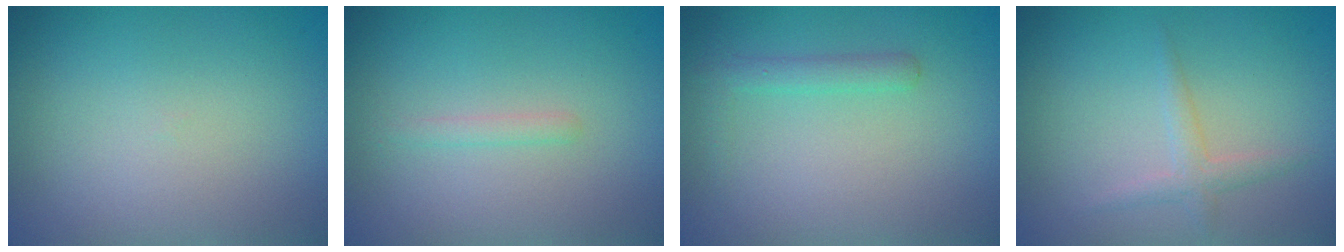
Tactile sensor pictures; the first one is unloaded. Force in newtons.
{"total": 0.8, "press": 0.8, "slide": 0.0}
{"total": 1.6, "press": 1.6, "slide": 0.1}
{"total": 1.6, "press": 1.6, "slide": 0.1}